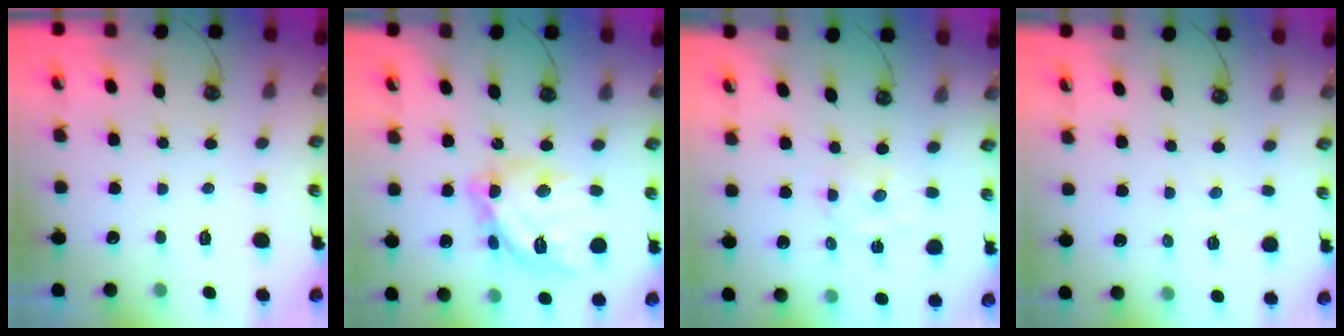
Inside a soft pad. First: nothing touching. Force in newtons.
{"total": 17.4, "press": 17.3, "slide": 1.5}
{"total": 2.3, "press": 2.3, "slide": 0.3}
{"total": 1.1, "press": 1.1, "slide": 0.2}